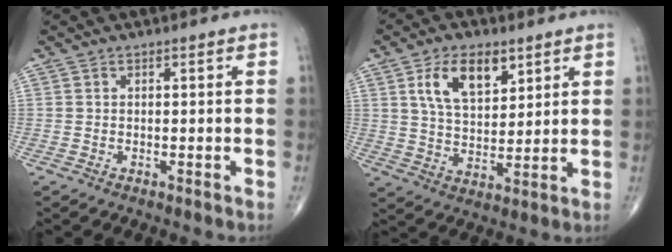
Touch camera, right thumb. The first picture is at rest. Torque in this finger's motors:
{"motor_torque": [-0.10, 0.18, 0.61, 0.47, 0.06]}